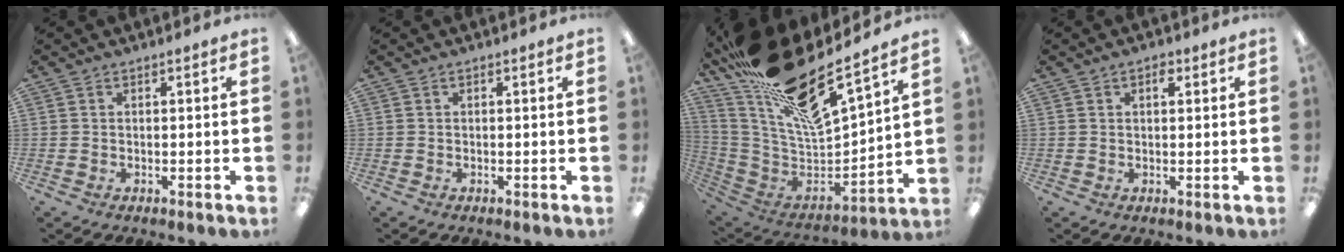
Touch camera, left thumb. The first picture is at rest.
{"total": 0.0}
{"total": 23.8, "force": [17.7, 6.1, 14.7], "torque": [-0.254, -0.119, 0.299]}
{"total": 2.2, "force": [1.2, 1.2, 1.4], "torque": [-0.014, -0.002, 0.017]}